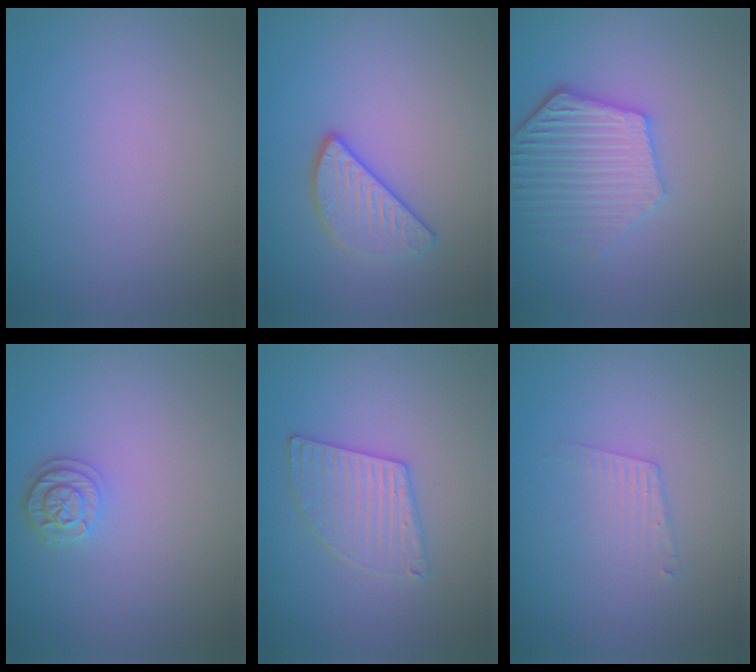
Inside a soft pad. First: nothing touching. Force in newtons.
{"total": 3.0, "press": 2.6, "slide": 1.3}
{"total": 4.8, "press": 4.2, "slide": 2.4}
{"total": 2.2, "press": 1.9, "slide": 1.1}
{"total": 3.0, "press": 3.0, "slide": 0.4}
{"total": 1.7, "press": 1.7, "slide": 0.0}